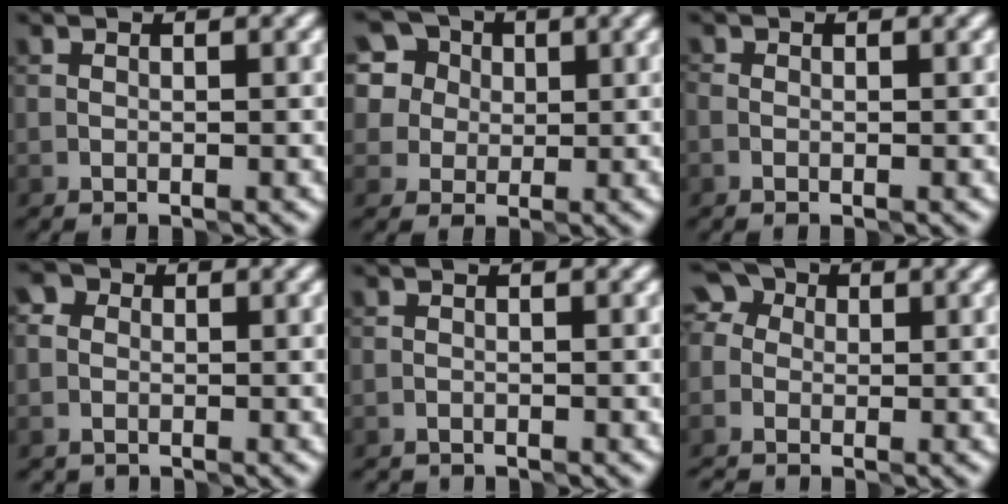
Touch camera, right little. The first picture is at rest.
{"total": 8.5, "force": [3.8, 7.0, 2.9], "torque": [-0.064, 0.040, 0.049]}
{"total": 0.0}
{"total": 2.3, "force": [-0.7, 2.1, 0.3], "torque": [0.013, 0.015, -0.025]}
{"total": 0.9, "force": [-0.8, -0.1, -0.2], "torque": [0.008, -0.002, -0.017]}
{"total": 4.5, "force": [-1.4, 3.9, 1.8], "torque": [-0.031, 0.017, -0.033]}